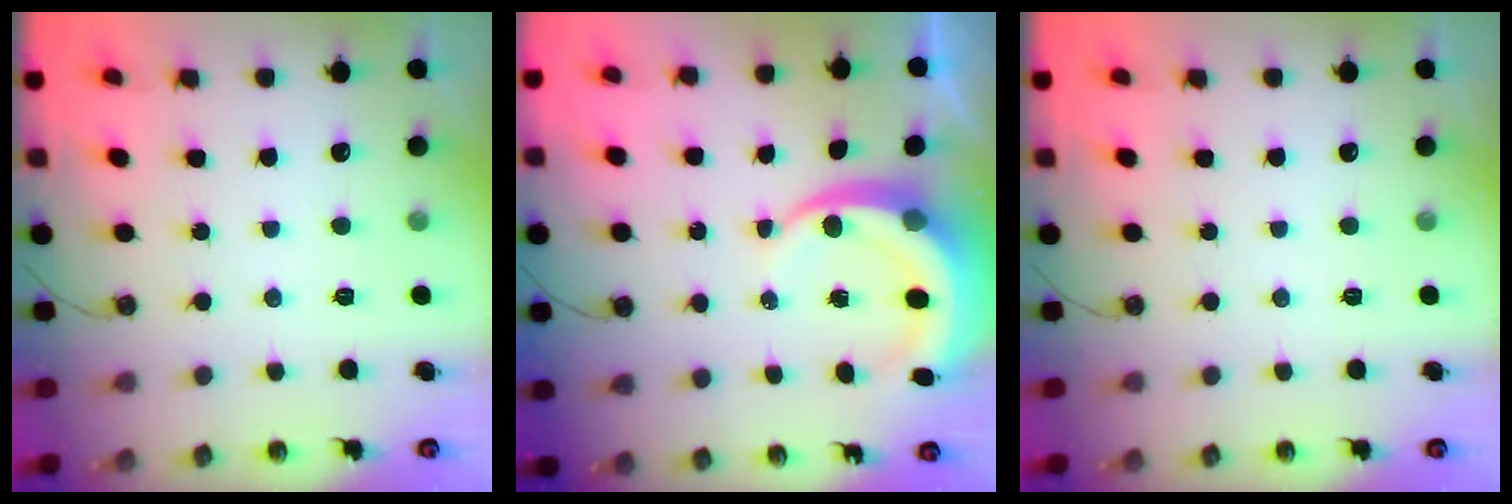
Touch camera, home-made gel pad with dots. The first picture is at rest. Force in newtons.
{"total": 7.7, "press": 7.7, "slide": 0.9}
{"total": 0.0}